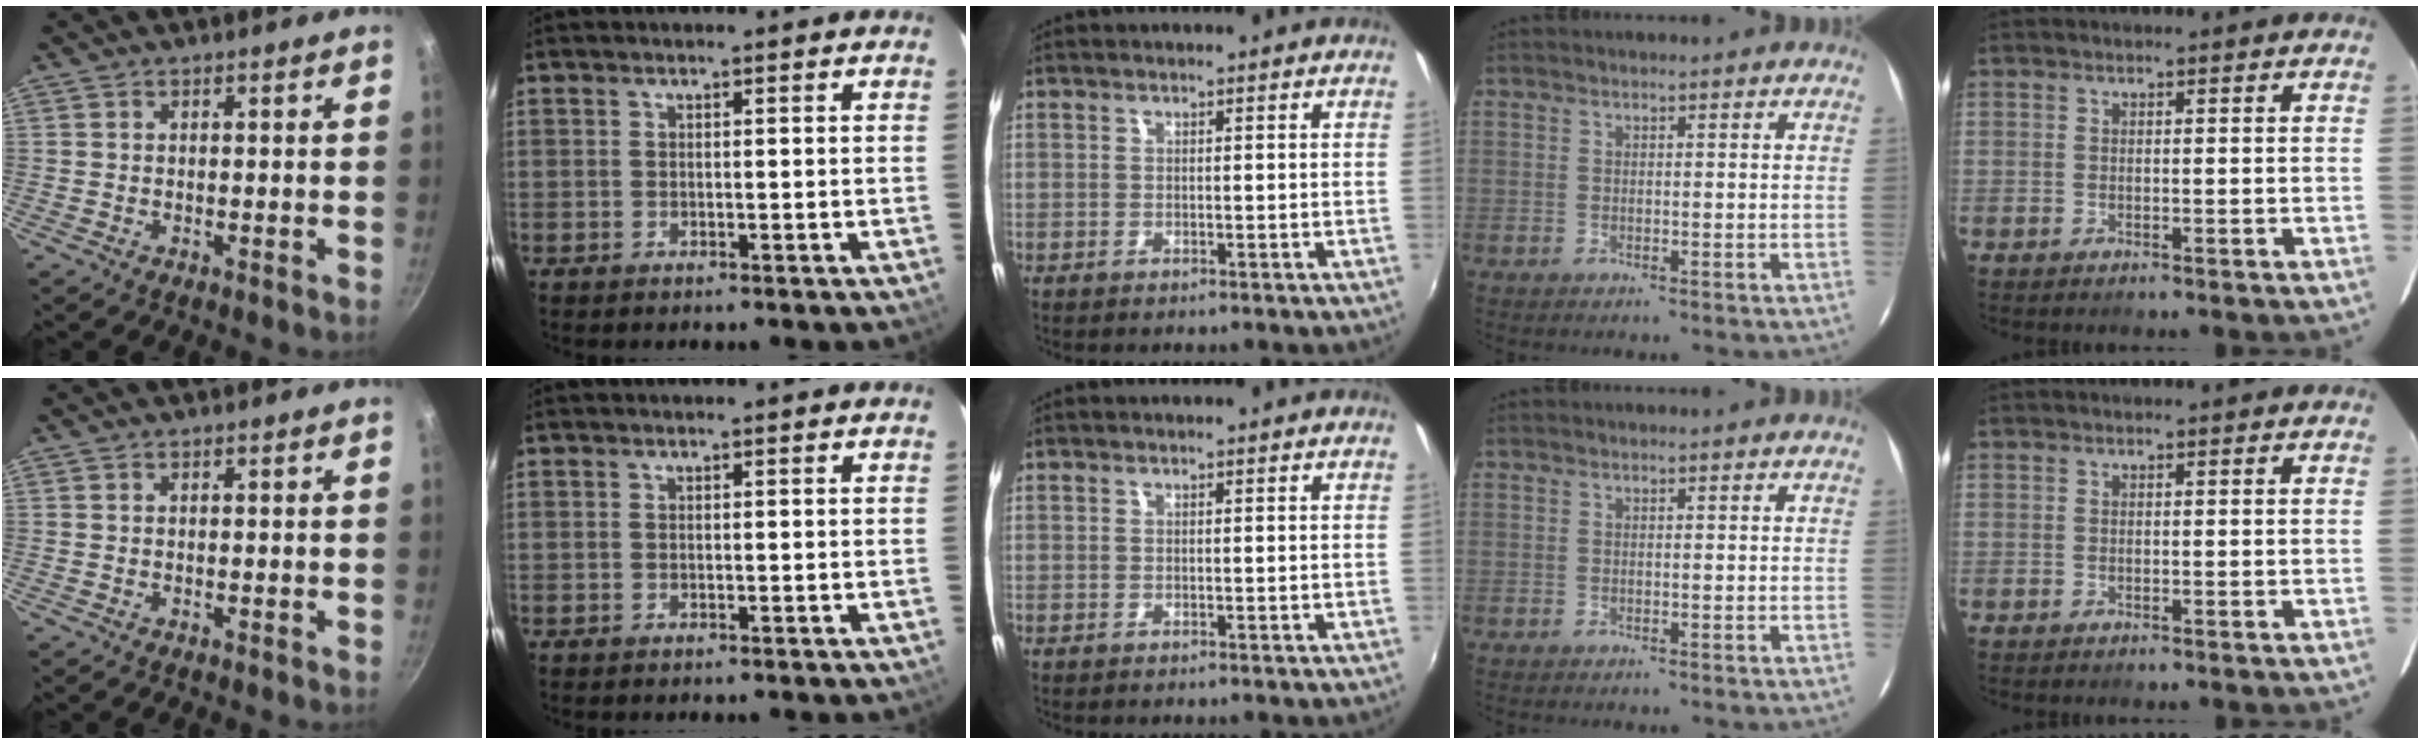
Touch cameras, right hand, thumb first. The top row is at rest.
{}